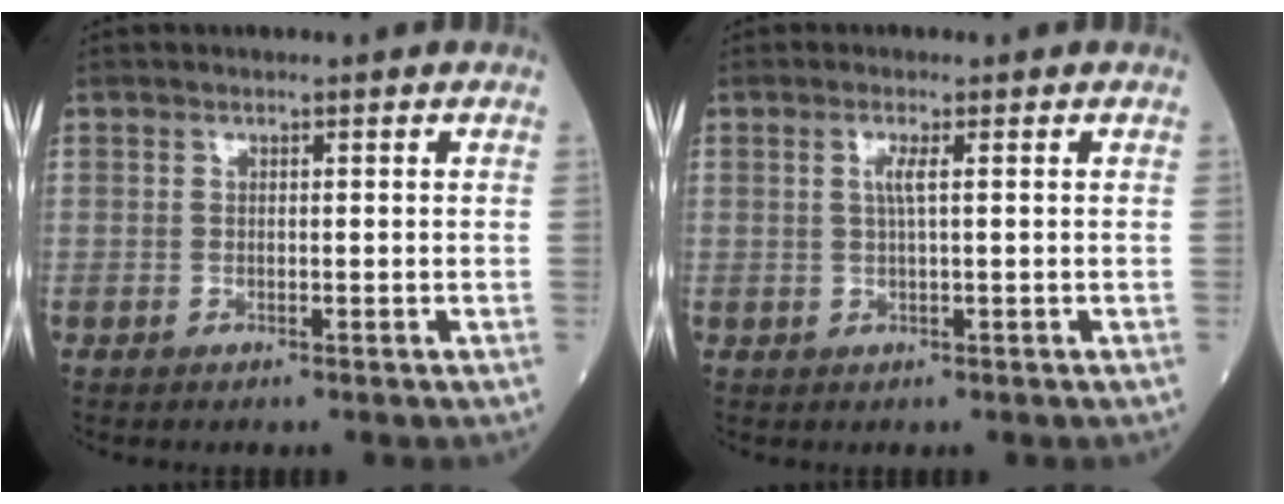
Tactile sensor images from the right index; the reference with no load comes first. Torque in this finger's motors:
{"motor_torque": [0.39, 0.00, 0.18, 0.05]}